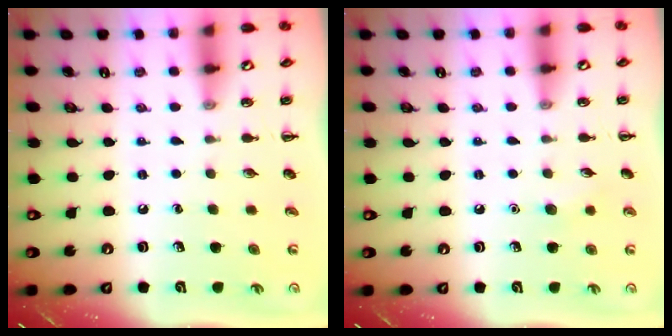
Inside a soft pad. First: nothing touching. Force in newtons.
{"total": 5.4, "press": 5.1, "slide": 1.5}